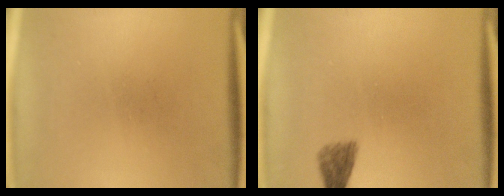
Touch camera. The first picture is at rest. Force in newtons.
{"total": 2.4}